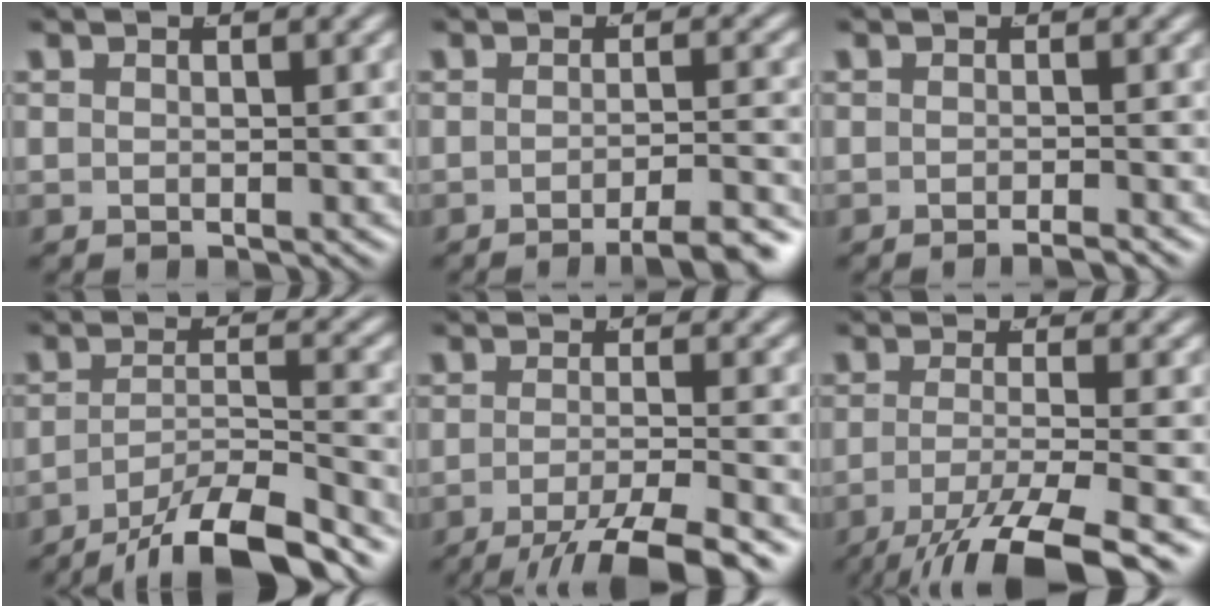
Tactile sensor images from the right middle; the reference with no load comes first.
{"total": 4.8, "force": [-3.9, 0.3, 2.7], "torque": [-0.031, -0.005, -0.063]}
{"total": 1.4, "force": [-1.3, -0.4, 0.5], "torque": [-0.004, 0.001, -0.024]}
{"total": 7.6, "force": [-6.2, 1.7, 4.0], "torque": [-0.045, -0.015, -0.091]}
{"total": 7.4, "force": [-5.1, 1.8, 5.1], "torque": [-0.077, -0.028, -0.065]}
{"total": 8.0, "force": [-4.9, 1.9, 6.1], "torque": [-0.107, -0.038, -0.053]}